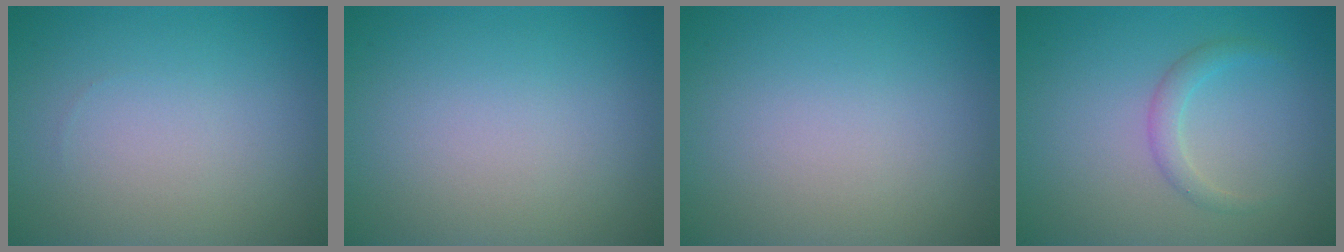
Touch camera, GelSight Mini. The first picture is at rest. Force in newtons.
{"total": 0.0}
{"total": 0.0}
{"total": 1.5, "press": 1.5, "slide": 0.1}